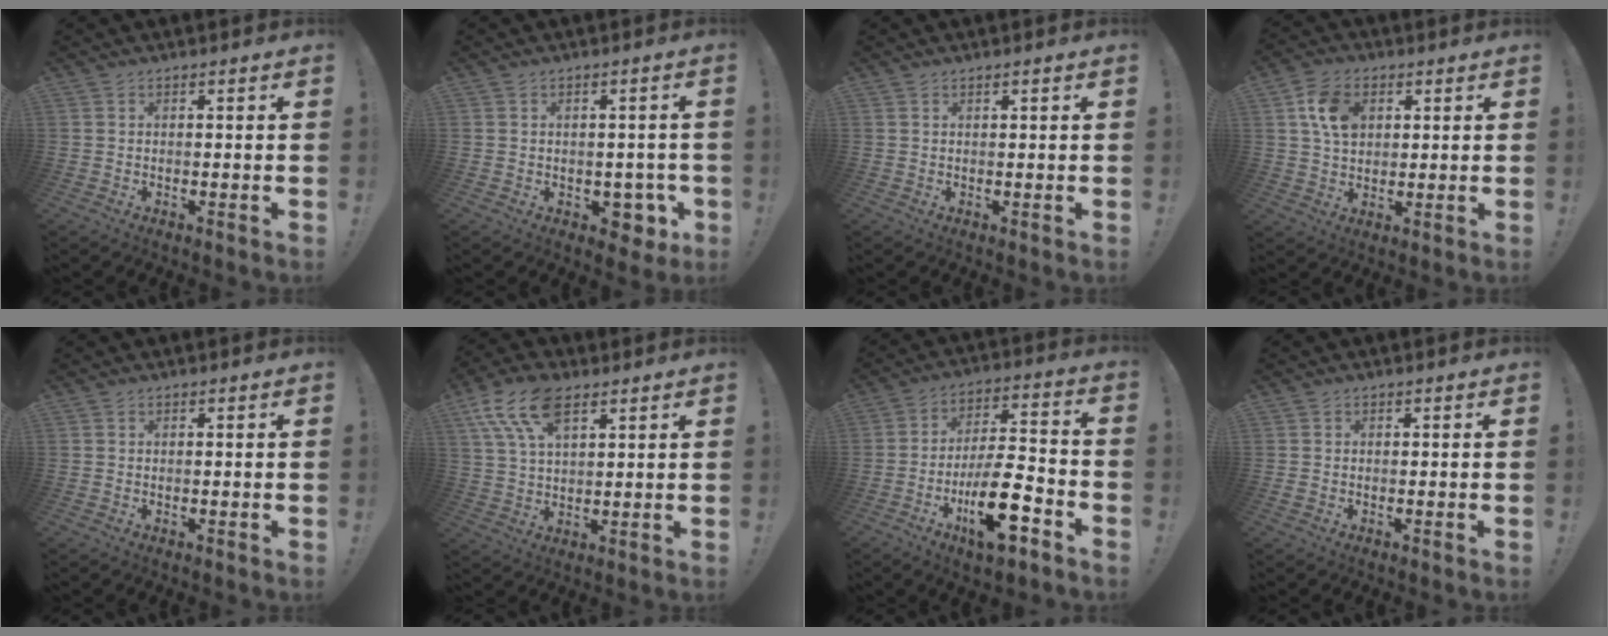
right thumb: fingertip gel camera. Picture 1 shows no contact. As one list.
[{"total": 6.2, "force": [-1.7, 4.8, 3.5], "torque": [-0.024, 0.011, -0.024]}, {"total": 0.8, "force": [0.5, -0.2, 0.6], "torque": [-0.012, 0.000, 0.009]}, {"total": 9.9, "force": [3.2, 7.3, 5.9], "torque": [-0.089, 0.006, 0.065]}, {"total": 0.0}, {"total": 13.7, "force": [7.1, 6.9, 9.4], "torque": [-0.186, -0.018, 0.131]}, {"total": 17.6, "force": [-7.9, 6.5, 14.3], "torque": [-0.236, 0.045, -0.125]}, {"total": 0.7, "force": [0.0, 0.7, 0.3], "torque": [-0.007, 0.003, 0.001]}]